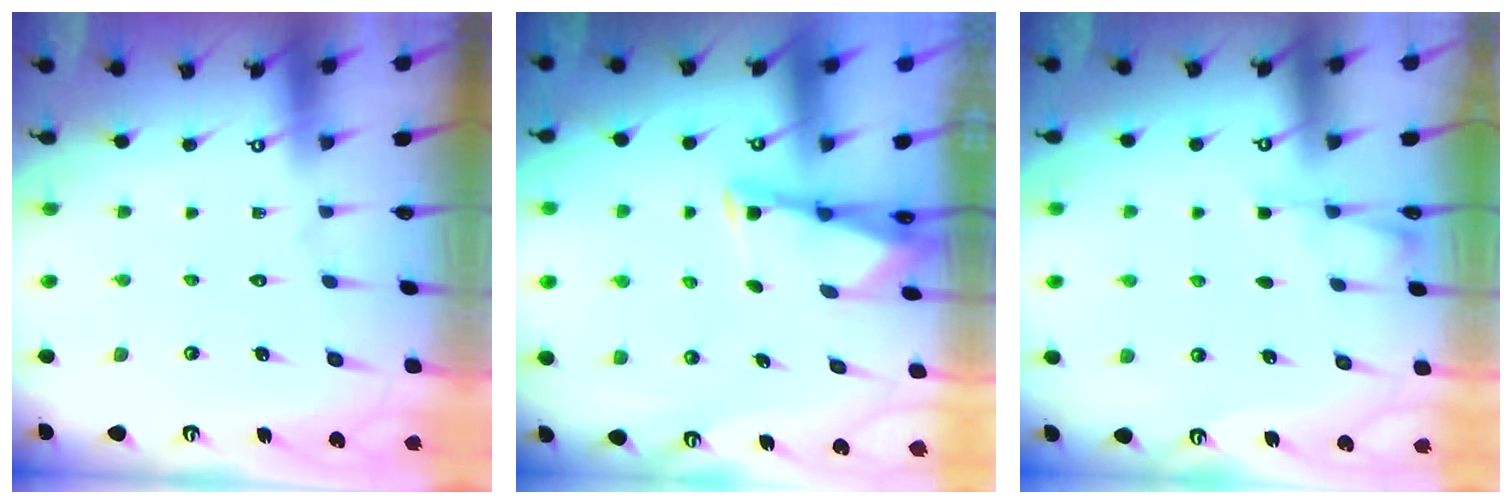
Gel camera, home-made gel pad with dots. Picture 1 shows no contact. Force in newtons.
{"total": 2.7, "press": 2.7, "slide": 0.2}
{"total": 2.3, "press": 2.3, "slide": 0.3}